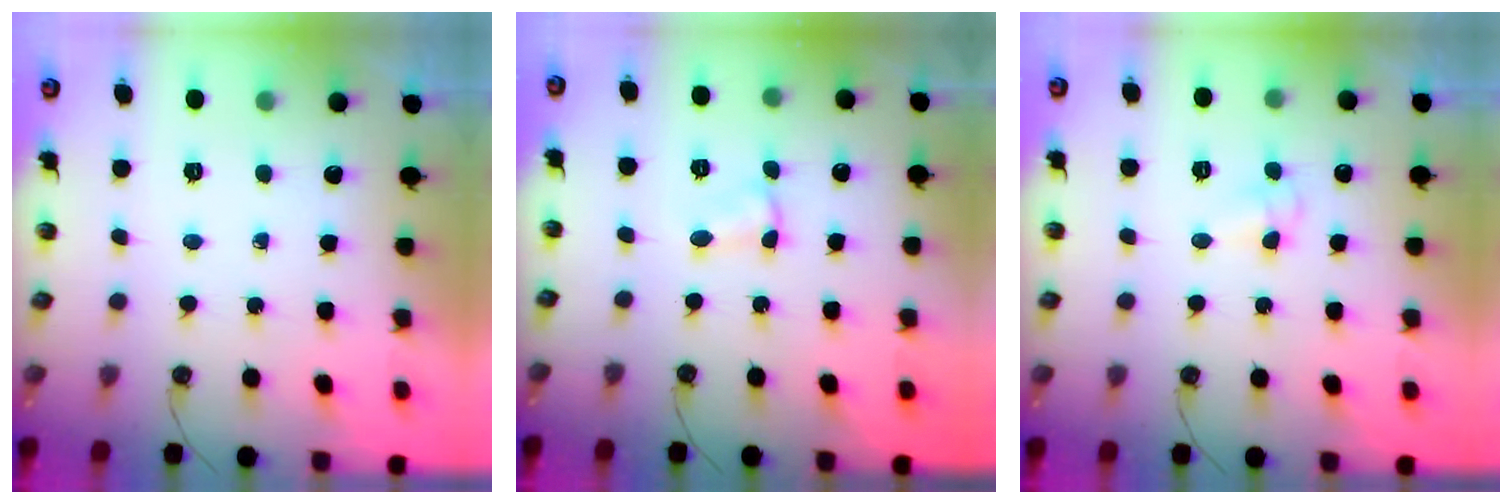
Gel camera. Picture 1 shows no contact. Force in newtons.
{"total": 2.6, "press": 2.6, "slide": 0.4}
{"total": 4.4, "press": 4.4, "slide": 0.5}